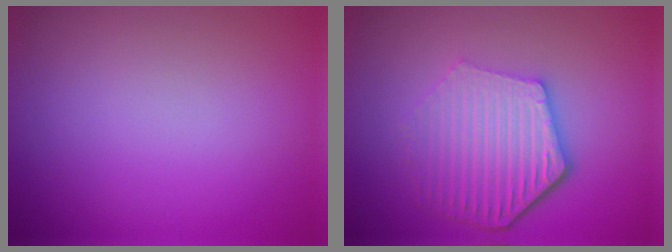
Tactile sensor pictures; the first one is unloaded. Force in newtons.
{"total": 6.1, "press": 4.6, "slide": 4.0}